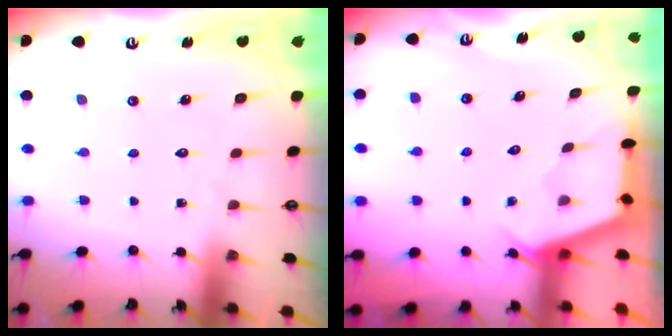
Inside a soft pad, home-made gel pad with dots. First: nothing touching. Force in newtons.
{"total": 2.5, "press": 2.5, "slide": 0.3}